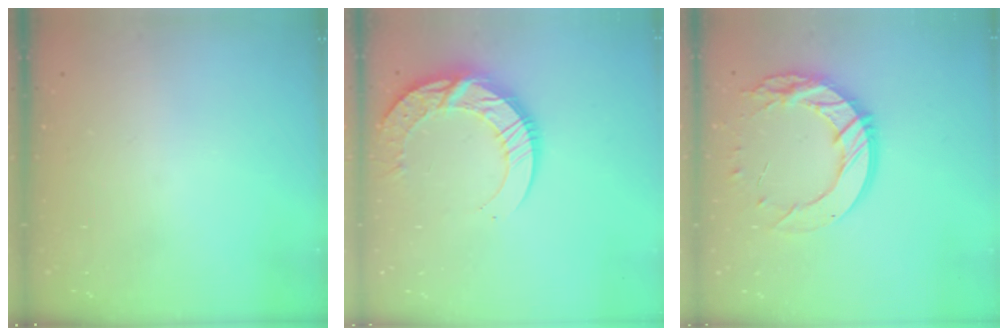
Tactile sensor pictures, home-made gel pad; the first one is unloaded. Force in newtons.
{"total": 14.6, "press": 14.6, "slide": 1.2}
{"total": 16.8, "press": 16.8, "slide": 1.2}